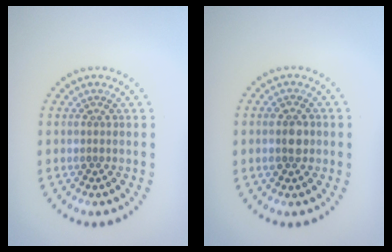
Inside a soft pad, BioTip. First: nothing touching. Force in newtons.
{"total": 2.5, "press": 2.5, "slide": 0.3}